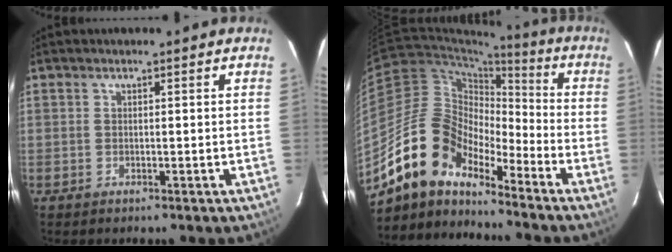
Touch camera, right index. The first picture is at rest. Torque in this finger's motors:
{"motor_torque": [1.02, -1.12, 0.54, -0.01]}